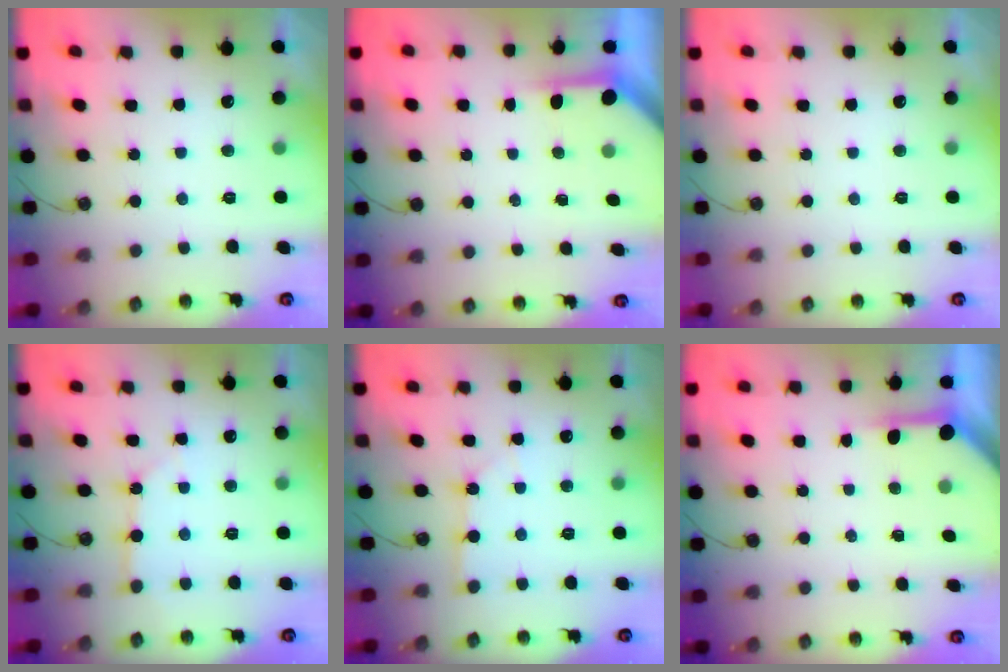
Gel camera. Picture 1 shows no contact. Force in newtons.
{"total": 3.7, "press": 3.7, "slide": 0.4}
{"total": 0.0}
{"total": 2.9, "press": 2.8, "slide": 0.4}
{"total": 2.0, "press": 2.0, "slide": 0.2}
{"total": 4.0, "press": 4.0, "slide": 0.5}